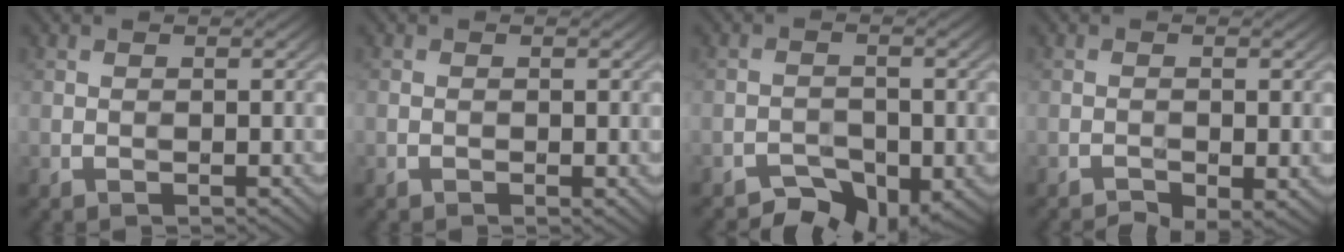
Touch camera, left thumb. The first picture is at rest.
{"total": 0.8, "force": [-0.2, 0.4, 0.7], "torque": [-0.010, 0.000, -0.004]}
{"total": 4.1, "force": [-3.3, 1.7, 1.8], "torque": [-0.014, 0.004, -0.051]}
{"total": 3.3, "force": [-2.2, 0.8, 2.4], "torque": [-0.035, -0.001, -0.030]}